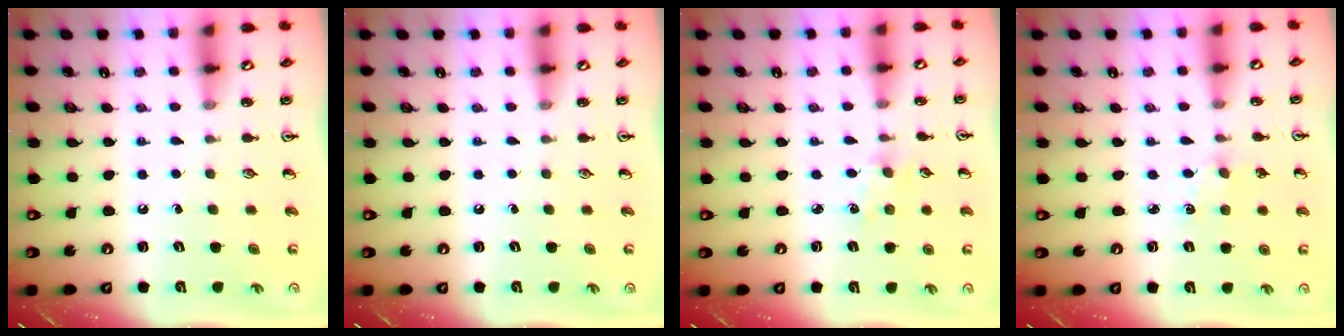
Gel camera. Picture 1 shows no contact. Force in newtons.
{"total": 0.0}
{"total": 2.0, "press": 2.0, "slide": 0.4}
{"total": 1.4, "press": 1.3, "slide": 0.3}